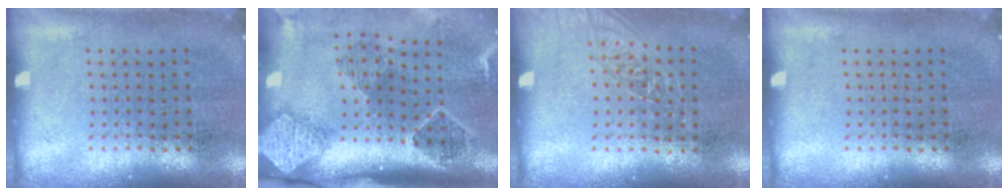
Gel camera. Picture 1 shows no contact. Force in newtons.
{"total": 2.8, "press": 2.0, "slide": 1.9}
{"total": 1.1, "press": 1.1, "slide": 0.4}
{"total": 0.0}